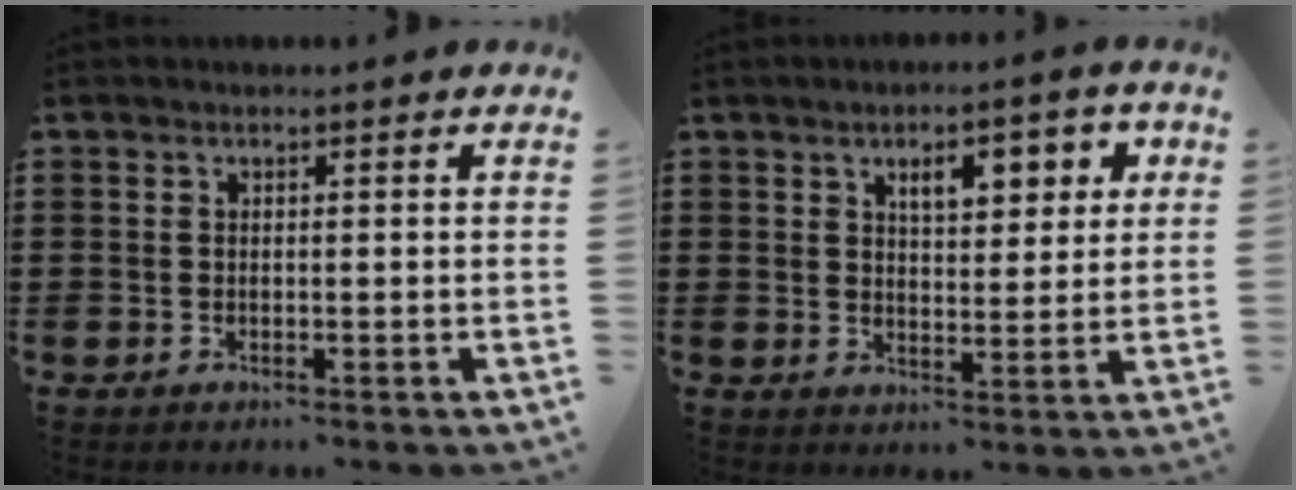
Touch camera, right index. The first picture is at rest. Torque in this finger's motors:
{"motor_torque": [0.62, 0.13, 0.19, 0.11]}